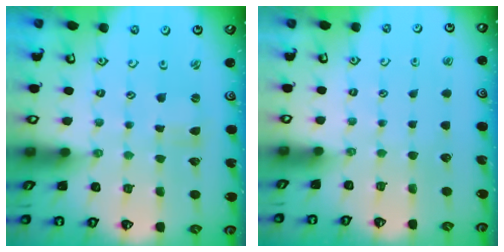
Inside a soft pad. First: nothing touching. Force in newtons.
{"total": 0.0}